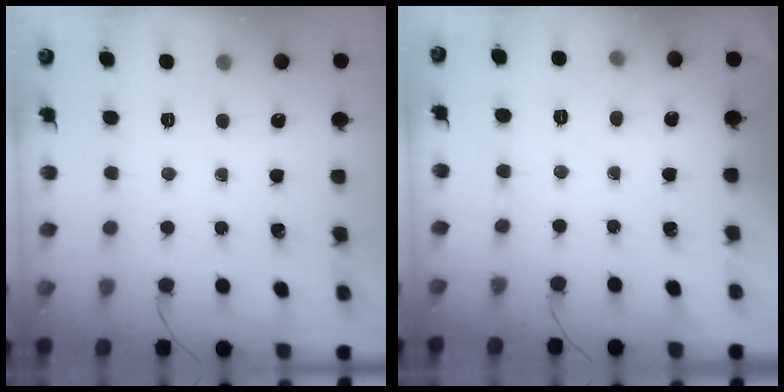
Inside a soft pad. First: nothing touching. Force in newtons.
{"total": 6.1, "press": 6.0, "slide": 1.4}